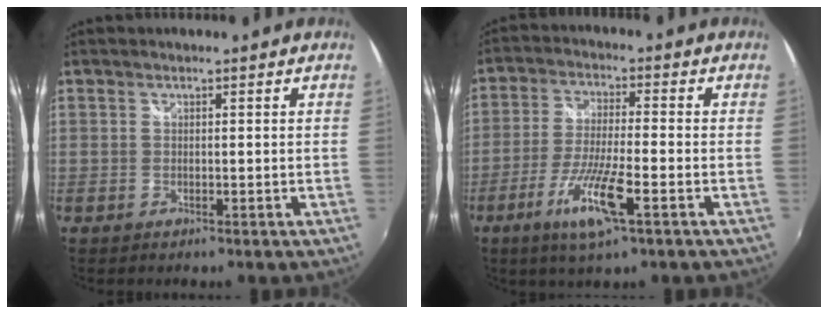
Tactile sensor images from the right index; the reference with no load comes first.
{"total": 10.3, "force": [-4.8, 1.0, 9.0], "torque": [-0.183, -0.016, -0.091]}